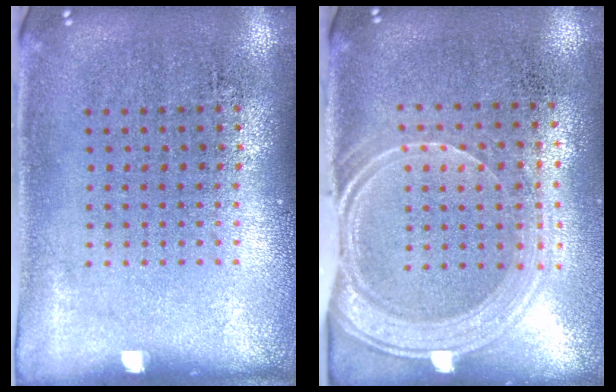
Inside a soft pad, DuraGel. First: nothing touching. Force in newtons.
{"total": 1.9, "press": 1.7, "slide": 0.9}